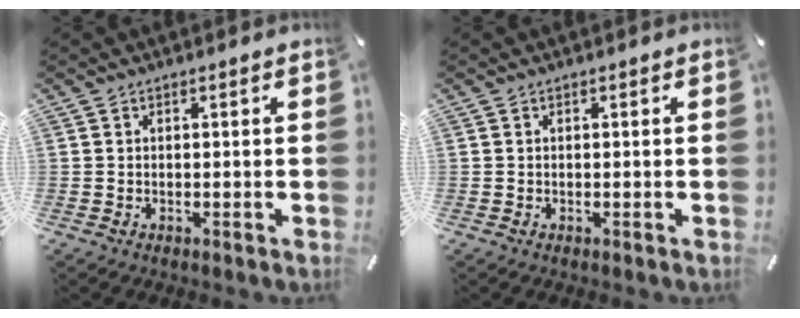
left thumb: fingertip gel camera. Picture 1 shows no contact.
{"total": 0.0}